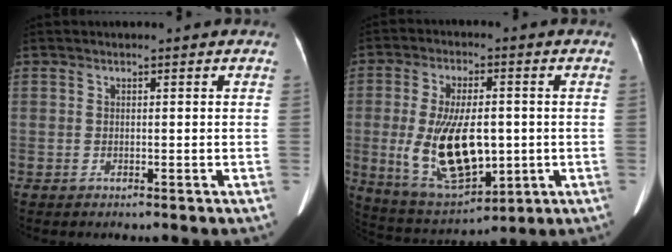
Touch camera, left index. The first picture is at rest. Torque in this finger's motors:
{"motor_torque": [2.14, 0.00, 1.06, 0.21]}